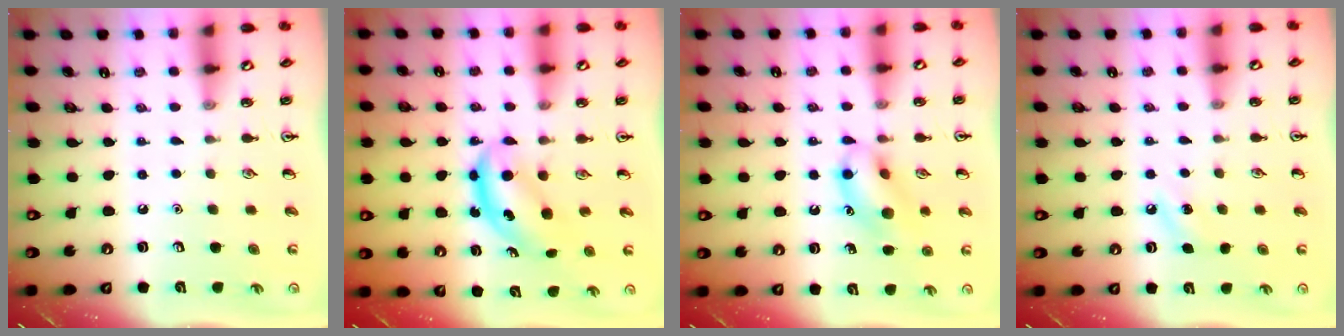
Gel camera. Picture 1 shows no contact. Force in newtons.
{"total": 5.3, "press": 5.2, "slide": 0.5}
{"total": 12.8, "press": 12.7, "slide": 2.0}
{"total": 5.3, "press": 5.0, "slide": 1.8}